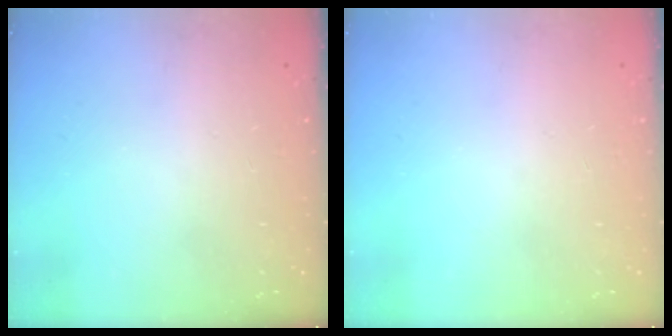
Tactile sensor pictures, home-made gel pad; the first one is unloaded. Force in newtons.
{"total": 0.0}